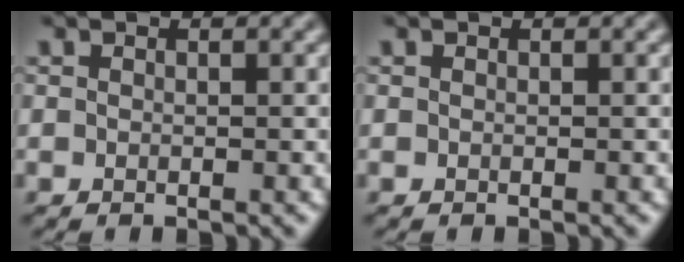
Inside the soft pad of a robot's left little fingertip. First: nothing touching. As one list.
[{"total": 0.0}]